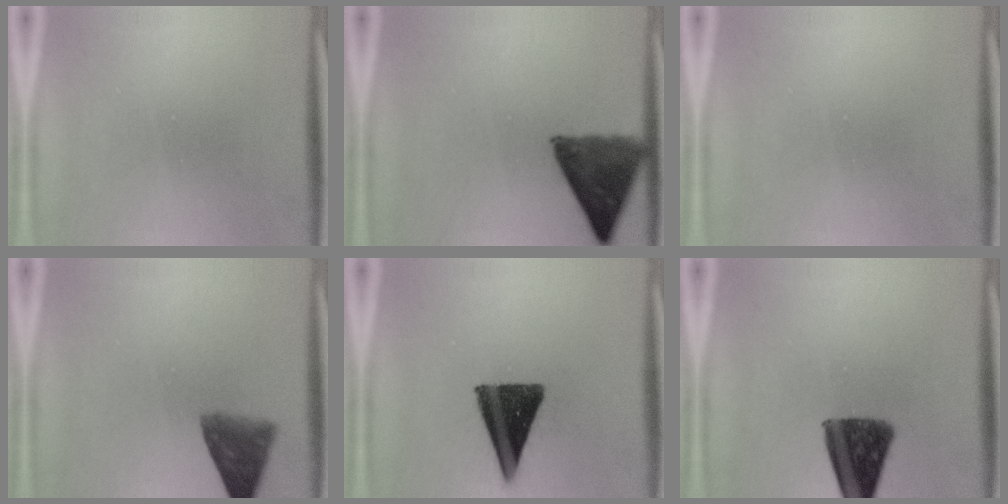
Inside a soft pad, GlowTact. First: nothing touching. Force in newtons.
{"total": 10.5}
{"total": 0.0}
{"total": 6.8}
{"total": 14.4}
{"total": 12.0}